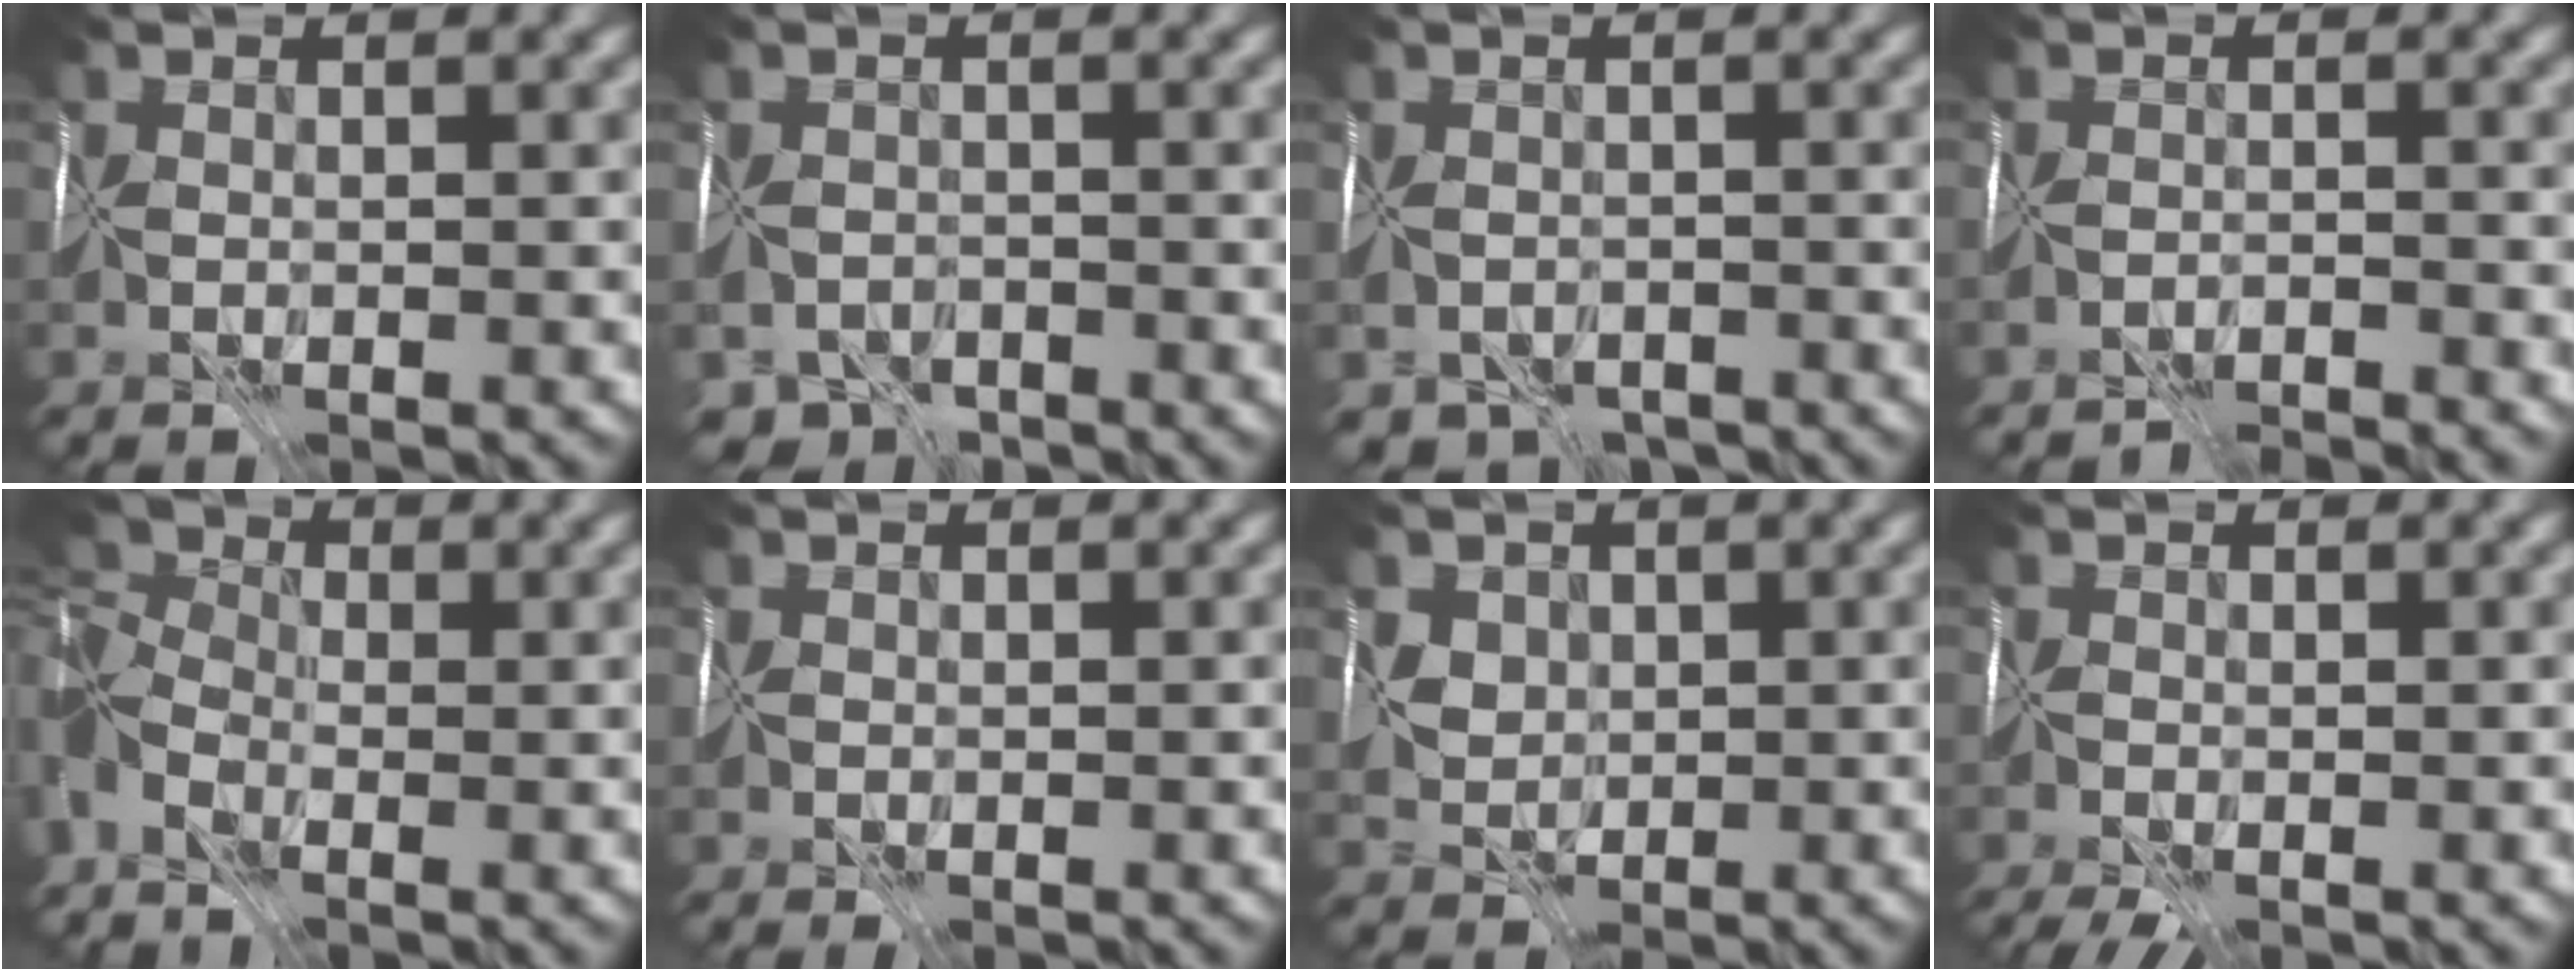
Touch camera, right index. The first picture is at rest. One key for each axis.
{"total": 4.2, "fx": -3.7, "fy": 1.8, "fz": 0.4, "tx": 0.004, "ty": -0.012, "tz": -0.058}
{"total": 4.4, "fx": -3.3, "fy": 2.5, "fz": 1.4, "tx": -0.019, "ty": -0.014, "tz": -0.044}
{"total": 4.2, "fx": -4.2, "fy": -0.1, "fz": 0.5, "tx": -0.007, "ty": -0.009, "tz": -0.060}
{"total": 6.3, "fx": -2.4, "fy": 3.5, "fz": 4.7, "tx": -0.120, "ty": -0.005, "tz": -0.058}
{"total": 0.6, "fx": -0.2, "fy": 0.2, "fz": 0.5, "tx": -0.002, "ty": -0.003, "tz": 0.001}
{"total": 3.1, "fx": 1.6, "fy": 2.5, "fz": 1.0, "tx": -0.004, "ty": 0.024, "tz": 0.031}
{"total": 4.7, "fx": -3.6, "fy": 1.3, "fz": 2.7, "tx": -0.047, "ty": -0.029, "tz": -0.047}